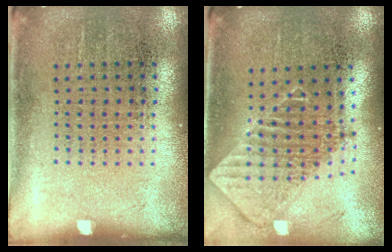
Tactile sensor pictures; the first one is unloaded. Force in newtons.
{"total": 2.0, "press": 1.6, "slide": 1.2}